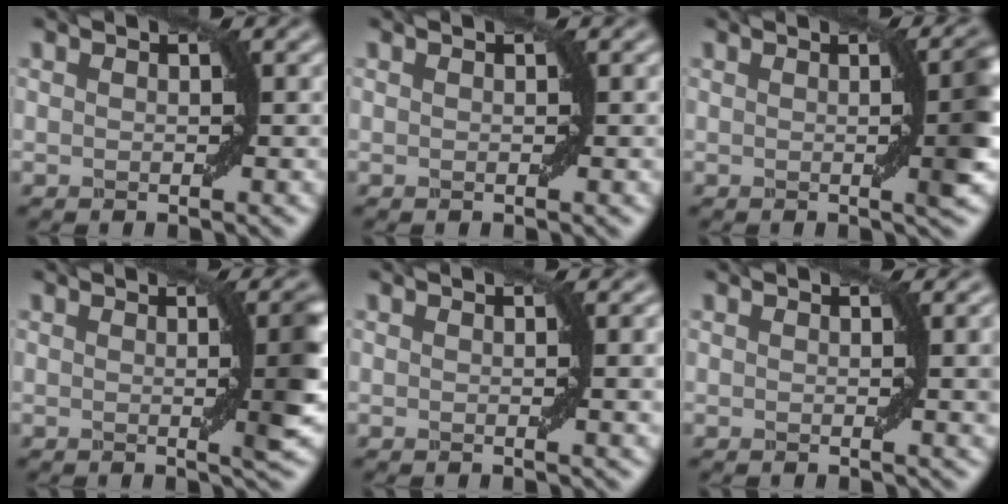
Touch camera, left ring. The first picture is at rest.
{"total": 0.0}
{"total": 5.2, "force": [0.2, 1.2, 5.1], "torque": [-0.047, 0.009, 0.002]}
{"total": 5.1, "force": [0.3, 1.1, 5.0], "torque": [-0.052, 0.005, 0.002]}
{"total": 2.3, "force": [0.4, 0.3, 2.3], "torque": [-0.026, 0.000, 0.007]}
{"total": 2.9, "force": [0.7, 0.6, 2.8], "torque": [-0.029, 0.003, 0.011]}